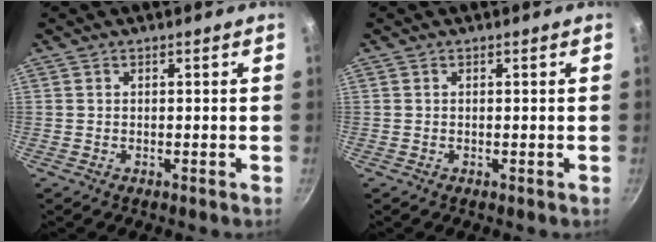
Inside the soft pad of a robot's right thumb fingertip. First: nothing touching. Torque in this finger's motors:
{"motor_torque": [-0.49, -0.01, -0.24, -0.13, -0.04]}